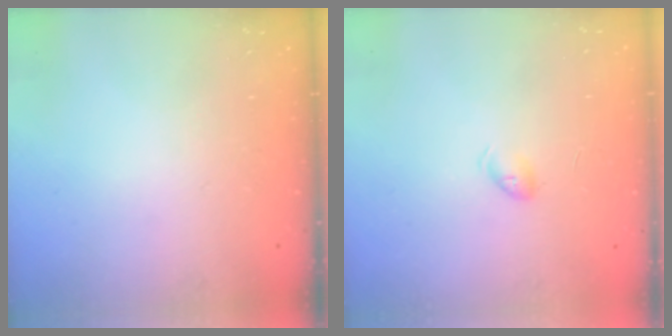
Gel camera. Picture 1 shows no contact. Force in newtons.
{"total": 4.0, "press": 4.0, "slide": 0.6}